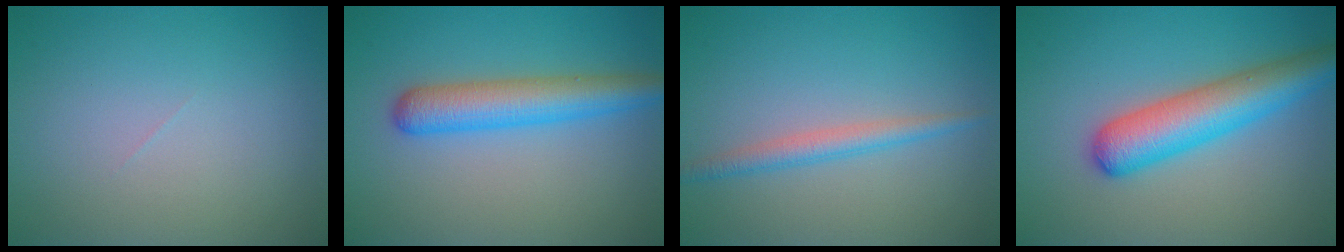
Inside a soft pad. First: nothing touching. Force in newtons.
{"total": 4.8, "press": 4.8, "slide": 0.2}
{"total": 2.1, "press": 2.1, "slide": 0.0}
{"total": 6.2, "press": 6.2, "slide": 0.2}